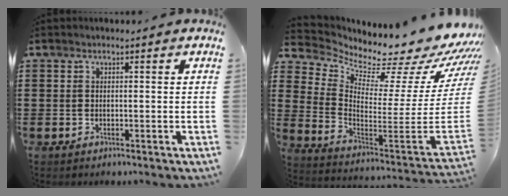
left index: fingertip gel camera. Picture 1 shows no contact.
{"total": 4.9, "force": [4.4, 1.0, 1.9], "torque": [-0.036, -0.081, 0.059]}